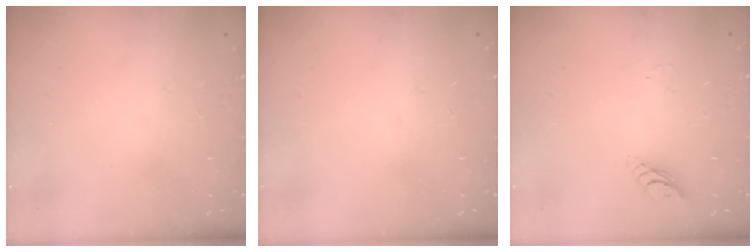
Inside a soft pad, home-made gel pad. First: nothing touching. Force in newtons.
{"total": 0.0}
{"total": 4.6, "press": 4.5, "slide": 0.4}